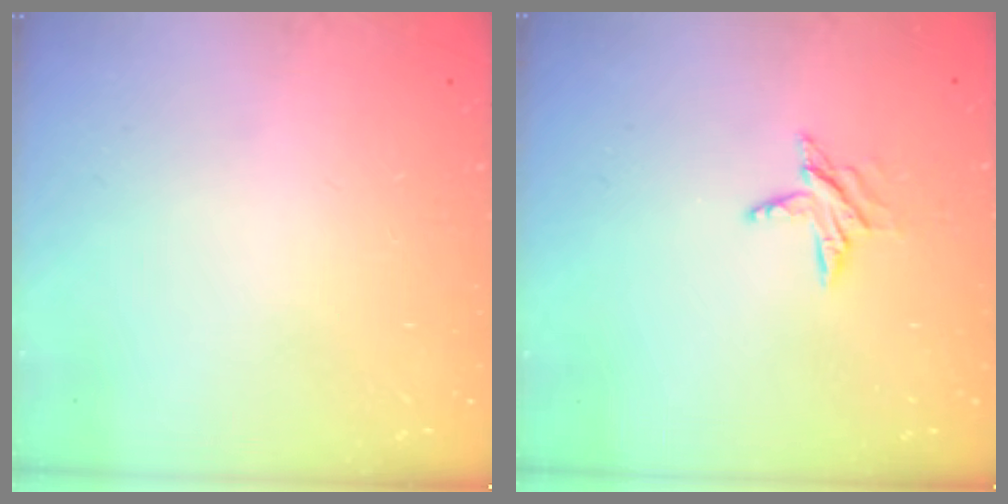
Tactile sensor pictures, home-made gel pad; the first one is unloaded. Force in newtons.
{"total": 6.4, "press": 6.3, "slide": 0.5}